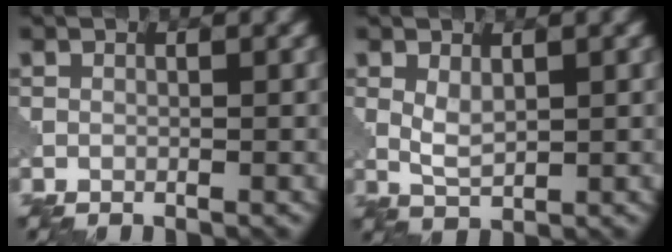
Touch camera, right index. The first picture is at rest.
{"total": 2.2, "force": [0.5, 1.1, 1.8], "torque": [-0.042, -0.001, 0.013]}